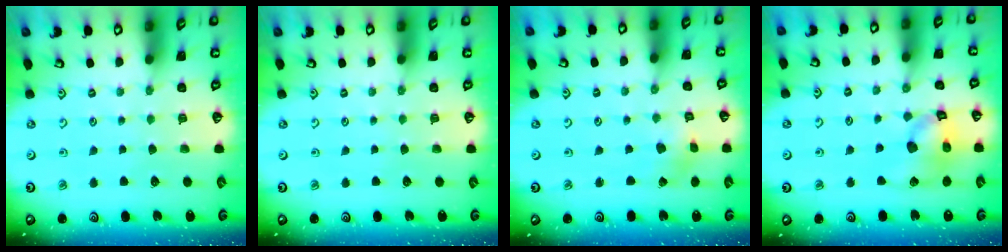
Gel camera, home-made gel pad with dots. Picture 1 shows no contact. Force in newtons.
{"total": 0.0}
{"total": 1.3, "press": 1.3, "slide": 0.2}
{"total": 11.8, "press": 11.7, "slide": 1.8}